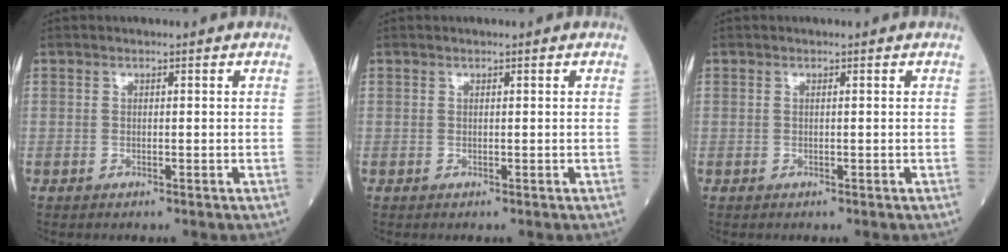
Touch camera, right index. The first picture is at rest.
{"total": 0.0}
{"total": 0.0}